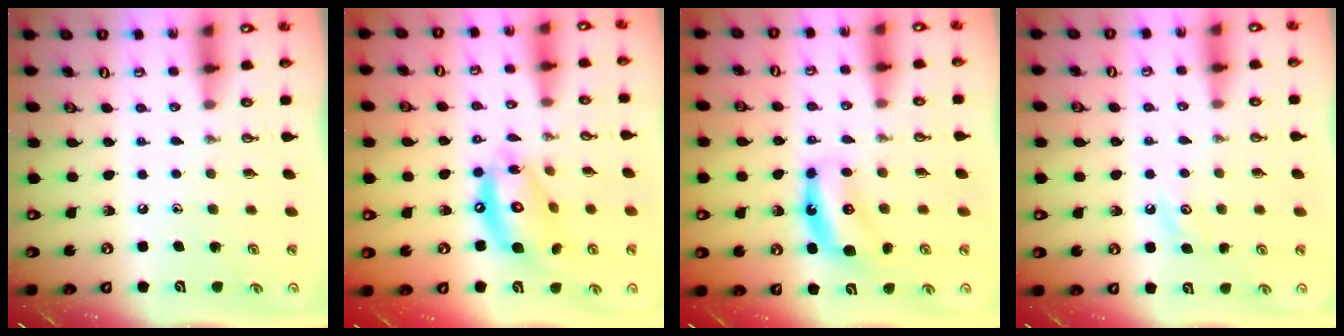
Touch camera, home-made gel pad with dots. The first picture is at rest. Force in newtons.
{"total": 14.3, "press": 14.2, "slide": 1.3}
{"total": 7.5, "press": 7.5, "slide": 0.3}
{"total": 3.5, "press": 3.5, "slide": 0.4}